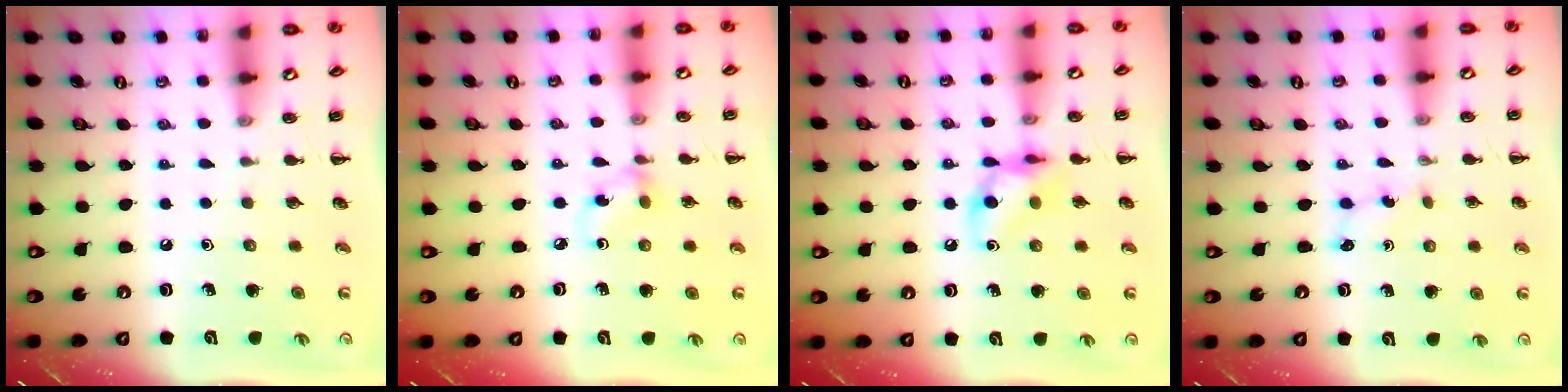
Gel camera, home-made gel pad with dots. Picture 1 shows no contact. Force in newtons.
{"total": 3.9, "press": 3.7, "slide": 1.1}
{"total": 10.3, "press": 10.3, "slide": 0.9}
{"total": 2.6, "press": 2.5, "slide": 0.8}